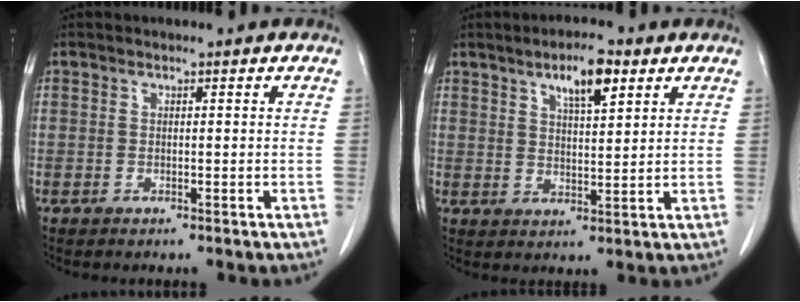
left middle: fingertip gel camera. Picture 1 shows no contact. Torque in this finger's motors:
{"motor_torque": [0.41, -0.25, 0.06, 0.06]}